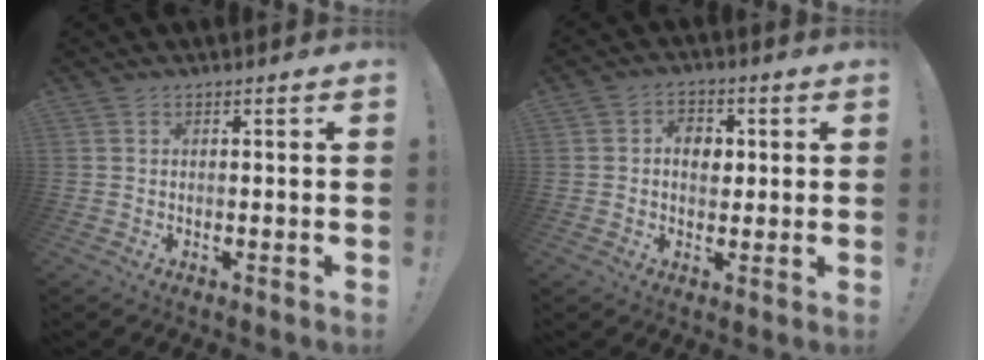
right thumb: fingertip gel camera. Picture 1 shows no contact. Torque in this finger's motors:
{"motor_torque": [-0.06, 0.09, -0.09, 0.09, -0.01]}